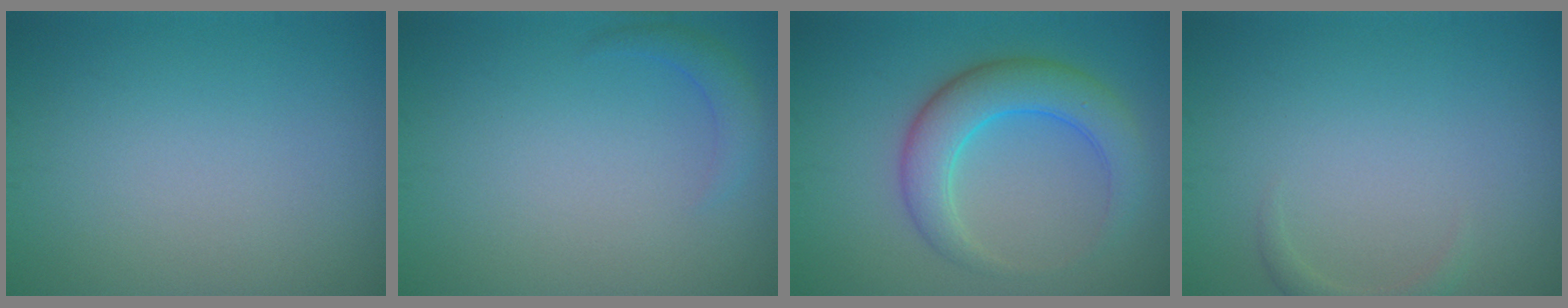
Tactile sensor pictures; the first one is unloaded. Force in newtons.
{"total": 1.4, "press": 1.4, "slide": 0.1}
{"total": 5.4, "press": 5.4, "slide": 0.1}
{"total": 1.2, "press": 1.2, "slide": 0.2}